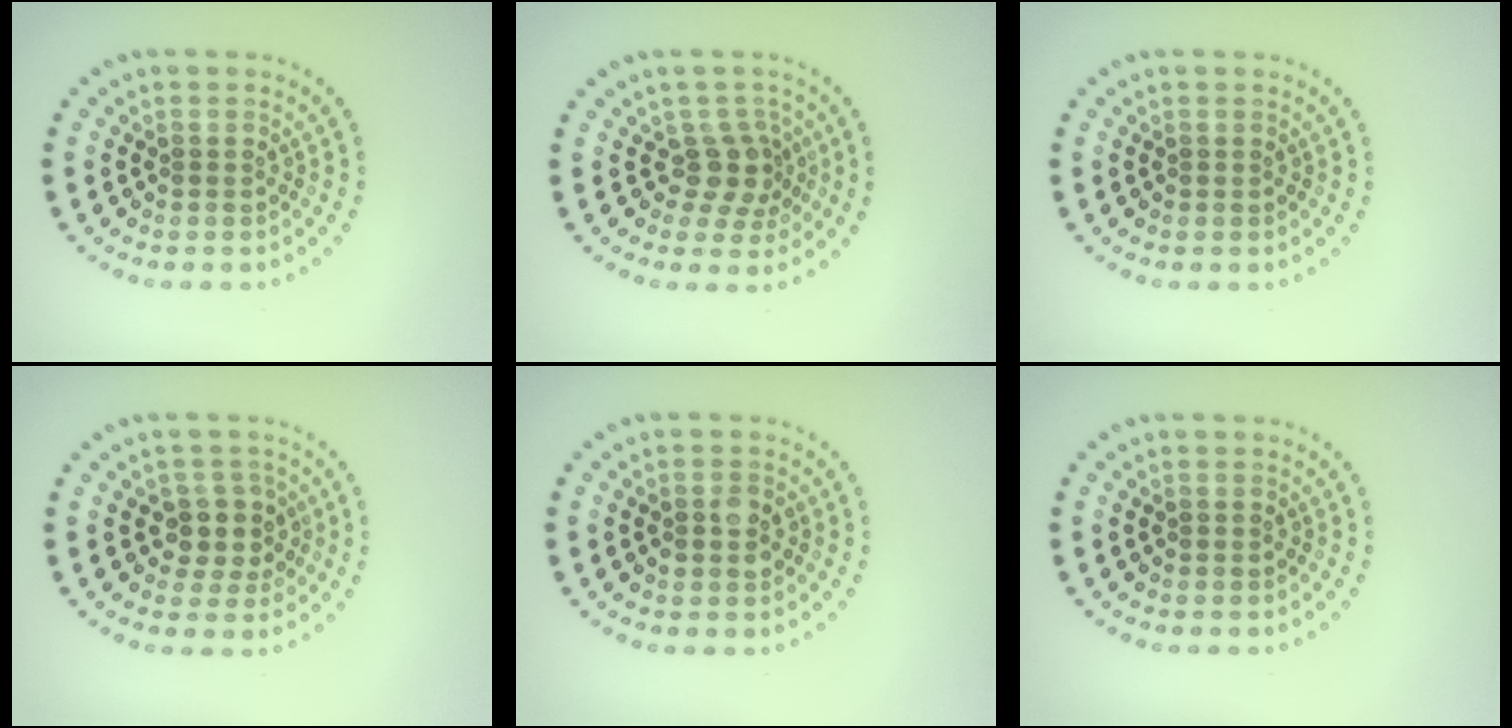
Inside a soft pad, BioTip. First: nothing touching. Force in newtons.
{"total": 2.7, "press": 2.0, "slide": 1.8}
{"total": 0.0}
{"total": 2.8, "press": 2.5, "slide": 1.2}
{"total": 2.3, "press": 2.3, "slide": 0.2}
{"total": 0.0}